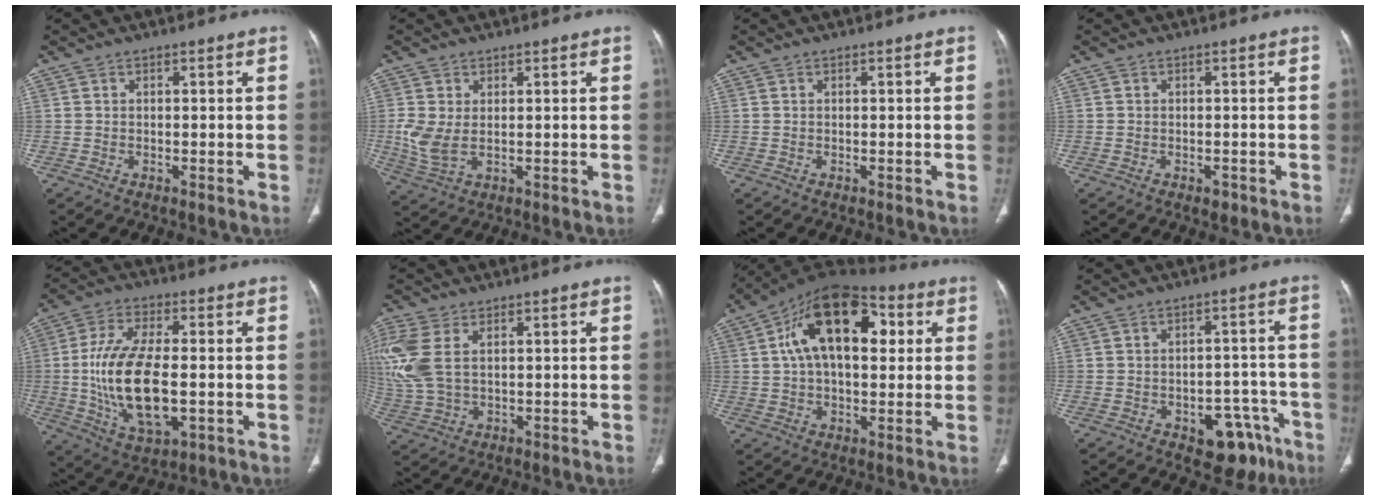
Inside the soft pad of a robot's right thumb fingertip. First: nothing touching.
{"total": 5.2, "force": [0.5, 3.0, 4.2], "torque": [-0.102, -0.006, 0.020]}
{"total": 0.0}
{"total": 1.1, "force": [-0.7, 0.7, 0.5], "torque": [-0.001, 0.003, -0.006]}
{"total": 17.0, "force": [-1.5, 8.0, 14.9], "torque": [-0.286, -0.001, -0.019]}
{"total": 10.9, "force": [3.0, 6.3, 8.3], "torque": [-0.229, 0.006, 0.069]}
{"total": 19.5, "force": [5.0, 10.9, 15.3], "torque": [-0.222, 0.020, 0.070]}
{"total": 10.4, "force": [-5.7, 6.3, 6.0], "torque": [-0.034, 0.047, -0.065]}